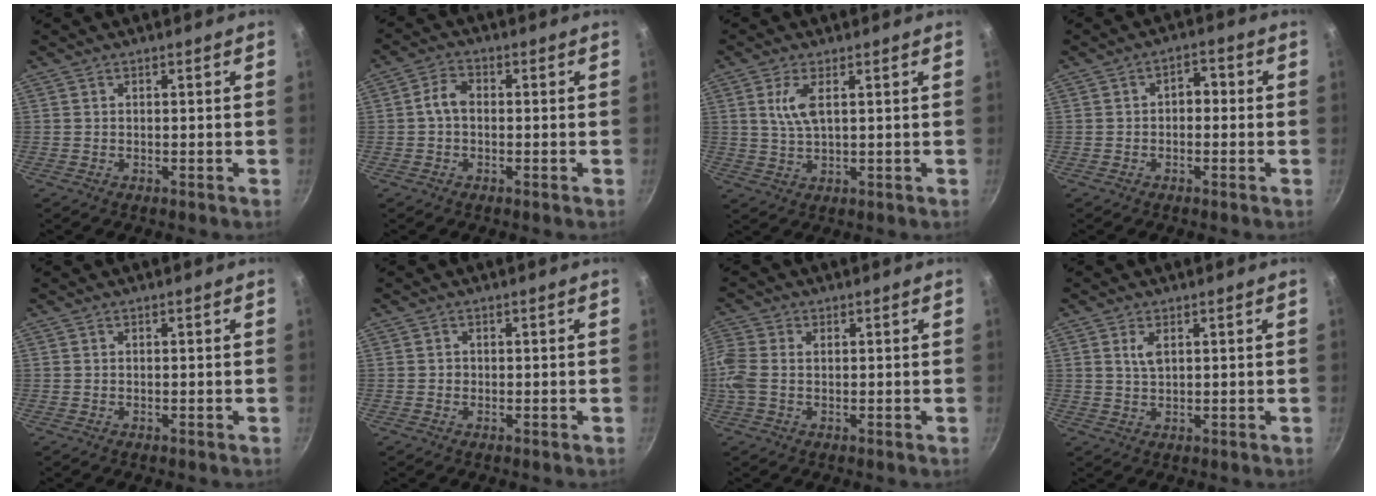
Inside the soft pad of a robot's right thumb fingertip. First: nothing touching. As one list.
[{"total": 3.8, "force": [-0.3, 2.7, 2.7], "torque": [-0.047, 0.018, -0.014]}, {"total": 5.0, "force": [1.5, 1.8, 4.4], "torque": [-0.094, -0.004, 0.033]}, {"total": 3.5, "force": [-0.2, 2.5, 2.5], "torque": [-0.016, 0.013, -0.010]}, {"total": 0.0}, {"total": 0.7, "force": [0.0, 0.7, 0.1], "torque": [0.001, 0.003, -0.002]}, {"total": 5.3, "force": [0.3, 3.4, 4.1], "torque": [-0.099, 0.009, -0.002]}, {"total": 2.8, "force": [1.1, 1.3, 2.2], "torque": [-0.040, -0.006, 0.022]}]